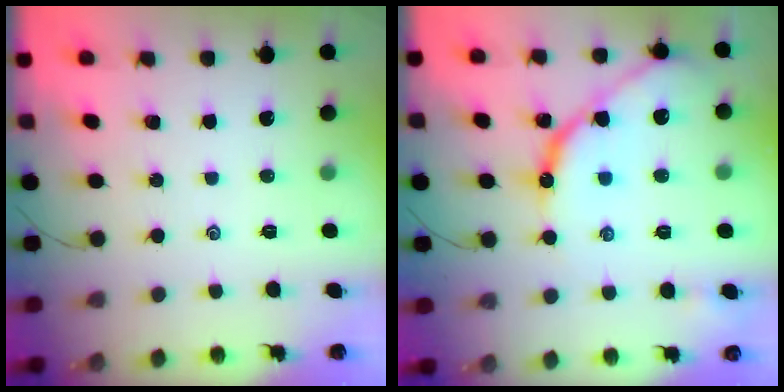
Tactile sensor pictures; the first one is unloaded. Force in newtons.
{"total": 12.5, "press": 12.5, "slide": 0.9}